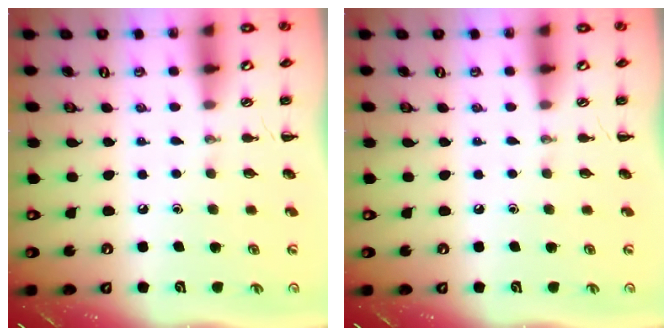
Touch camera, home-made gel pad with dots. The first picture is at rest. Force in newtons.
{"total": 0.0}